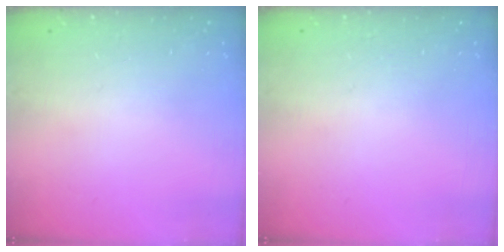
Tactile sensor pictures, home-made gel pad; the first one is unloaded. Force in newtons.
{"total": 0.0}